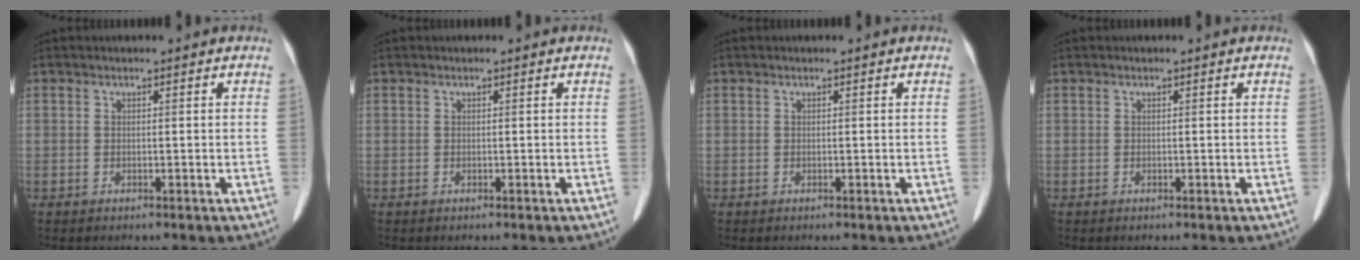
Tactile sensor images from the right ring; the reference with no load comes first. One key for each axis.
{"total": 0.0}
{"total": 0.0}
{"total": 0.0}